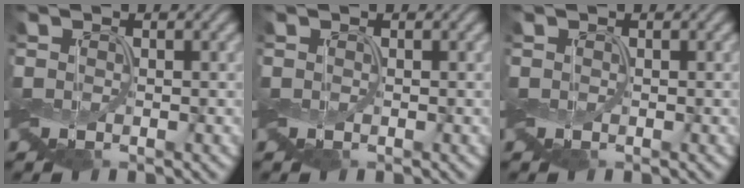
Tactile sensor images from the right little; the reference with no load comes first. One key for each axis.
{"total": 0.0}
{"total": 0.0}